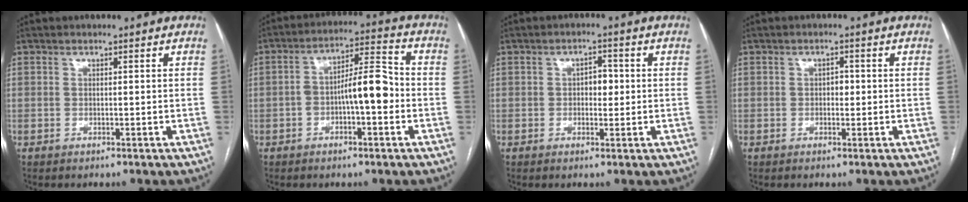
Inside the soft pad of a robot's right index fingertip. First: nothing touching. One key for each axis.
{"total": 8.6, "fx": -1.8, "fy": 2.3, "fz": 8.1, "tx": -0.134, "ty": 0.031, "tz": -0.029}
{"total": 3.0, "fx": 0.2, "fy": 1.8, "fz": 2.4, "tx": -0.033, "ty": 0.008, "tz": 0.004}
{"total": 1.6, "fx": 0.0, "fy": 1.0, "fz": 1.2, "tx": -0.015, "ty": 0.004, "tz": -0.001}